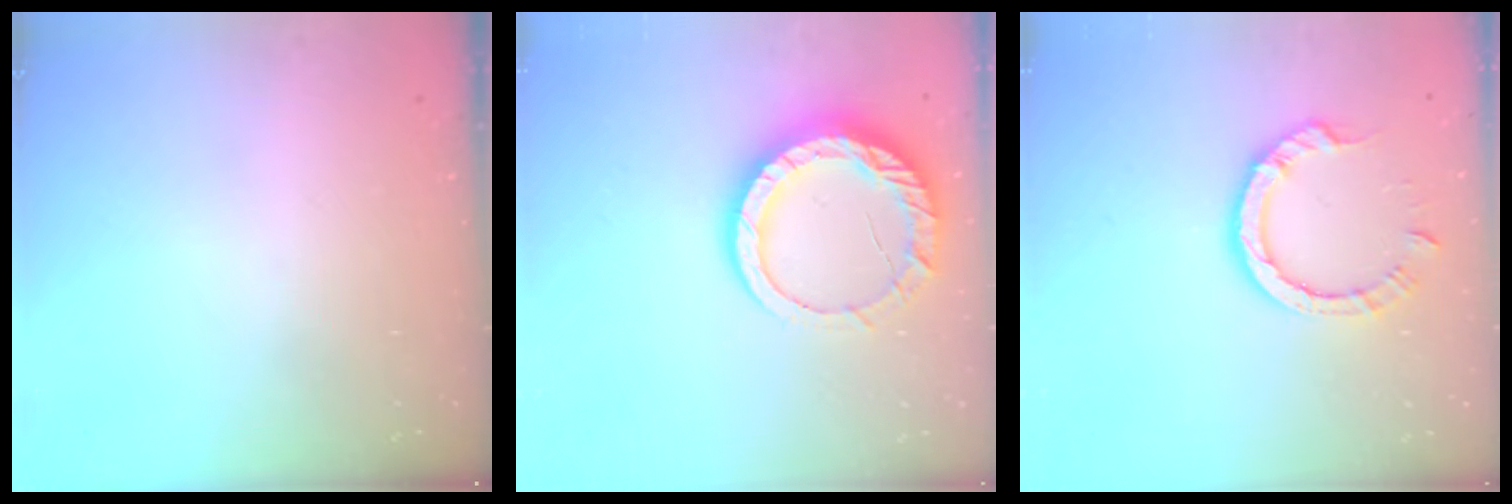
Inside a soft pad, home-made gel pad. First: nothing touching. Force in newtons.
{"total": 14.3, "press": 14.3, "slide": 1.3}
{"total": 8.5, "press": 8.4, "slide": 1.0}